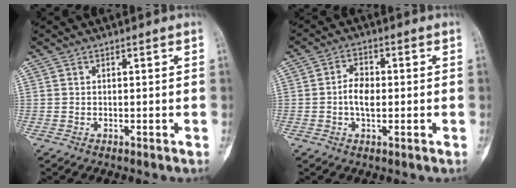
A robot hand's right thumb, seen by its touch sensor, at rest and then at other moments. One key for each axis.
{"total": 5.0, "fx": -0.4, "fy": 2.9, "fz": 4.1, "tx": -0.071, "ty": 0.009, "tz": -0.013}